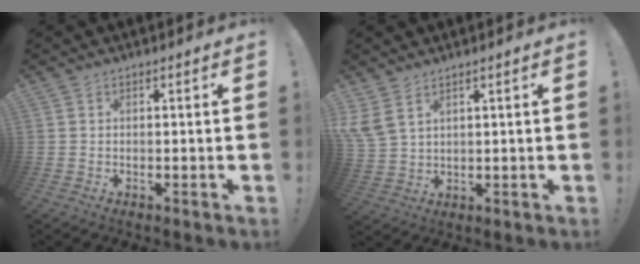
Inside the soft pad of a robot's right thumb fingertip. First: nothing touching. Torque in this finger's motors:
{"motor_torque": [0.81, 0.92, 0.51, 0.09, 0.09]}